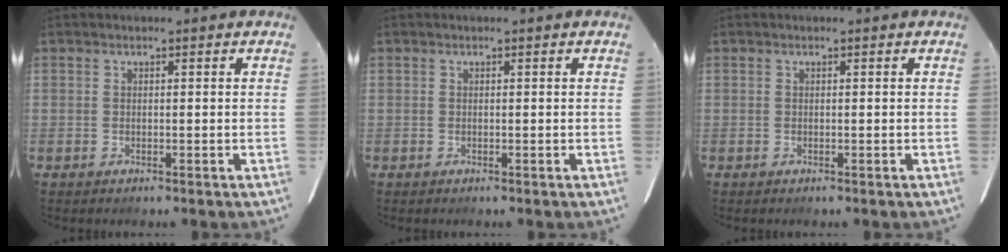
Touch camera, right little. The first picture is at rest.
{"total": 0.0}
{"total": 0.0}